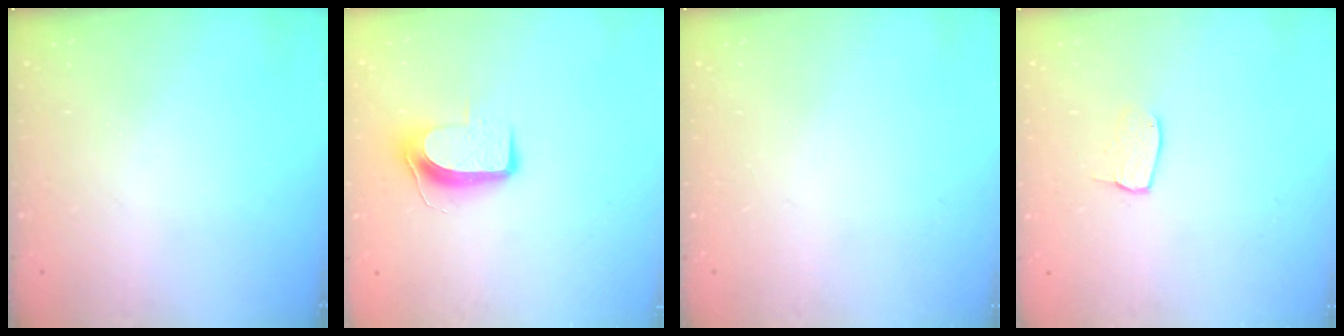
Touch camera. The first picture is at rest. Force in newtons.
{"total": 8.7, "press": 8.6, "slide": 0.7}
{"total": 0.0}
{"total": 4.8, "press": 4.8, "slide": 0.3}